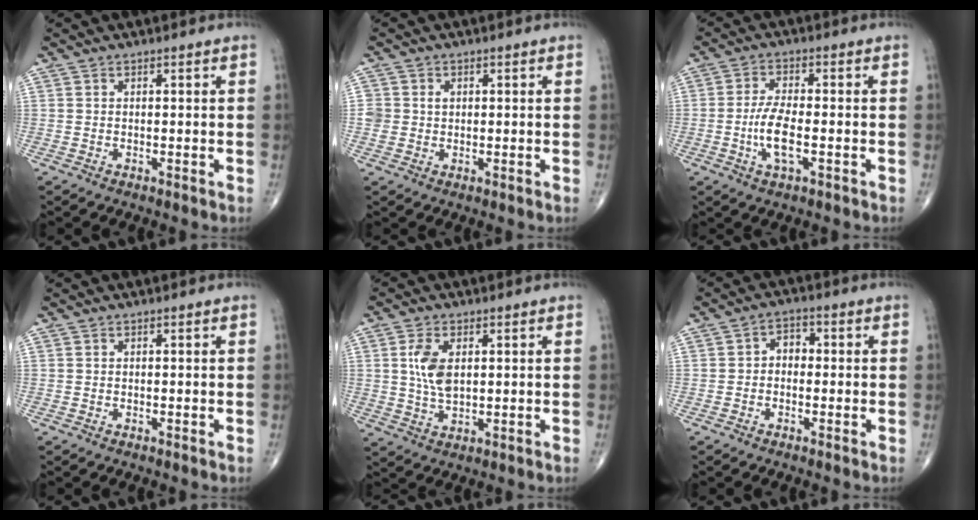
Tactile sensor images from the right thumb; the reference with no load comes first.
{"total": 3.0, "force": [0.4, 2.7, 1.2], "torque": [-0.007, 0.000, 0.010]}
{"total": 6.7, "force": [-1.8, 2.3, 6.0], "torque": [-0.125, 0.007, -0.034]}
{"total": 0.0}
{"total": 6.6, "force": [1.4, 3.6, 5.3], "torque": [-0.104, -0.007, 0.029]}
{"total": 3.3, "force": [-0.3, 2.5, 2.1], "torque": [-0.015, 0.016, -0.018]}